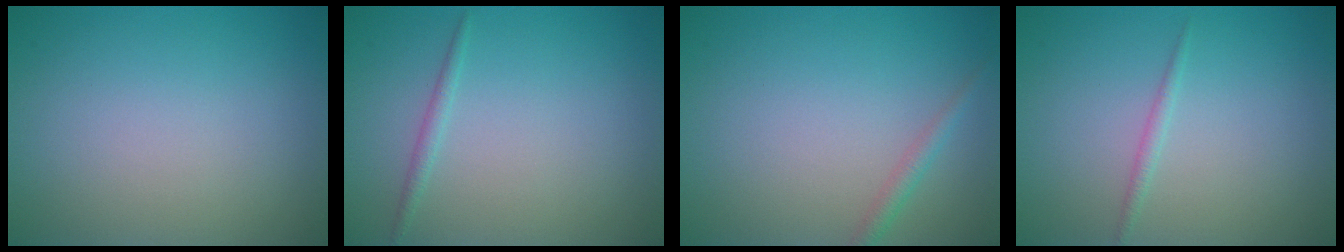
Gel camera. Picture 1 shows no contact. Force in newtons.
{"total": 0.9, "press": 0.9, "slide": 0.0}
{"total": 1.3, "press": 1.3, "slide": 0.1}
{"total": 0.8, "press": 0.8, "slide": 0.0}